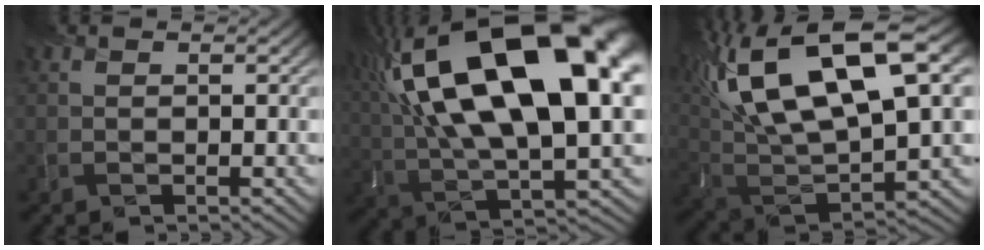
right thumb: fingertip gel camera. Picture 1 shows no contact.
{"total": 22.2, "force": [7.6, 9.0, 18.9], "torque": [-0.358, 0.028, 0.145]}
{"total": 19.4, "force": [8.5, 8.0, 15.5], "torque": [-0.337, 0.036, 0.167]}